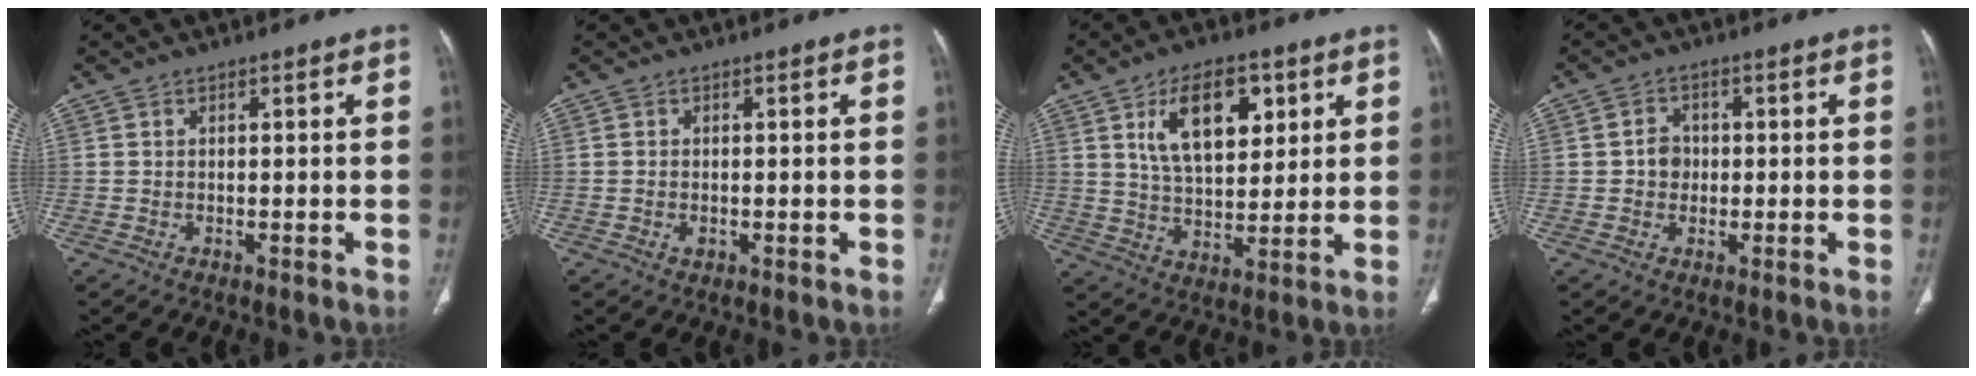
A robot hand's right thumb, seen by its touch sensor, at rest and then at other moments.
{"total": 1.1, "force": [-0.2, 0.8, 0.8], "torque": [-0.014, 0.001, -0.003]}
{"total": 13.6, "force": [5.3, 7.3, 10.1], "torque": [-0.134, -0.020, 0.099]}
{"total": 3.0, "force": [-0.2, 2.6, 1.5], "torque": [-0.010, 0.008, -0.009]}